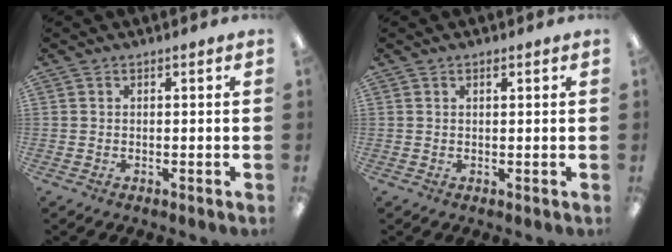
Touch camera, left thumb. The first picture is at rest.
{"total": 1.0, "force": [0.7, 0.4, 0.7], "torque": [-0.007, -0.001, 0.010]}